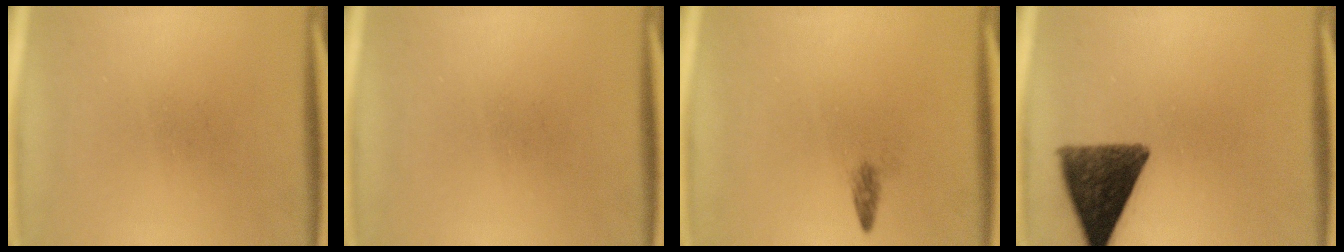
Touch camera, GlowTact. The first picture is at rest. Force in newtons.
{"total": 0.0}
{"total": 1.1}
{"total": 11.2}